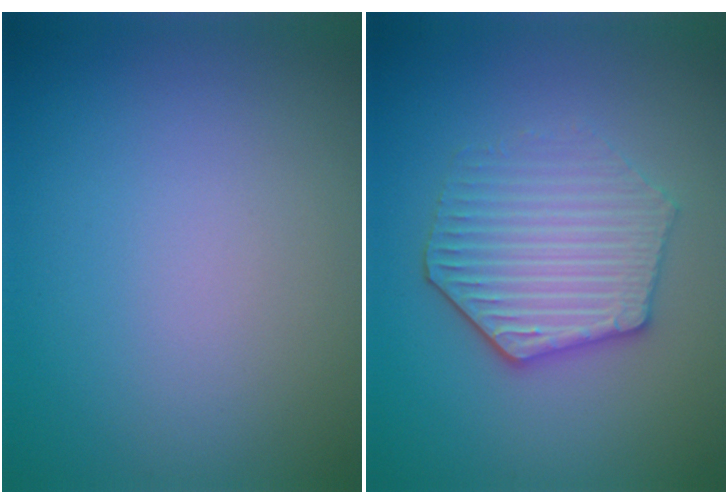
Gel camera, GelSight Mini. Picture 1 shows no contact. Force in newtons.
{"total": 4.4, "press": 4.0, "slide": 1.8}